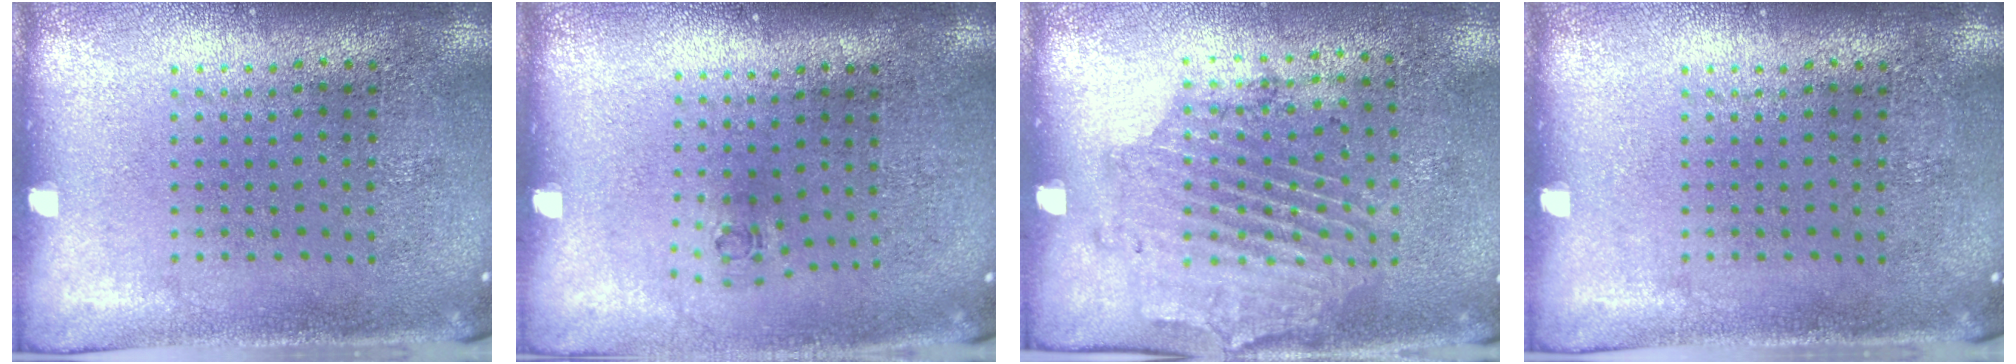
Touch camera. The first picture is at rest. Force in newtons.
{"total": 0.6, "press": 0.3, "slide": 0.5}
{"total": 1.7, "press": 1.2, "slide": 1.2}
{"total": 0.0}